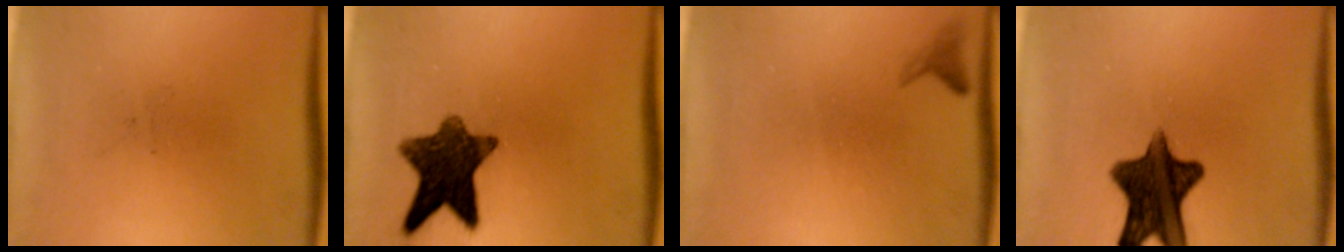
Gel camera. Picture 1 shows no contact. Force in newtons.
{"total": 10.8}
{"total": 1.0}
{"total": 11.7}